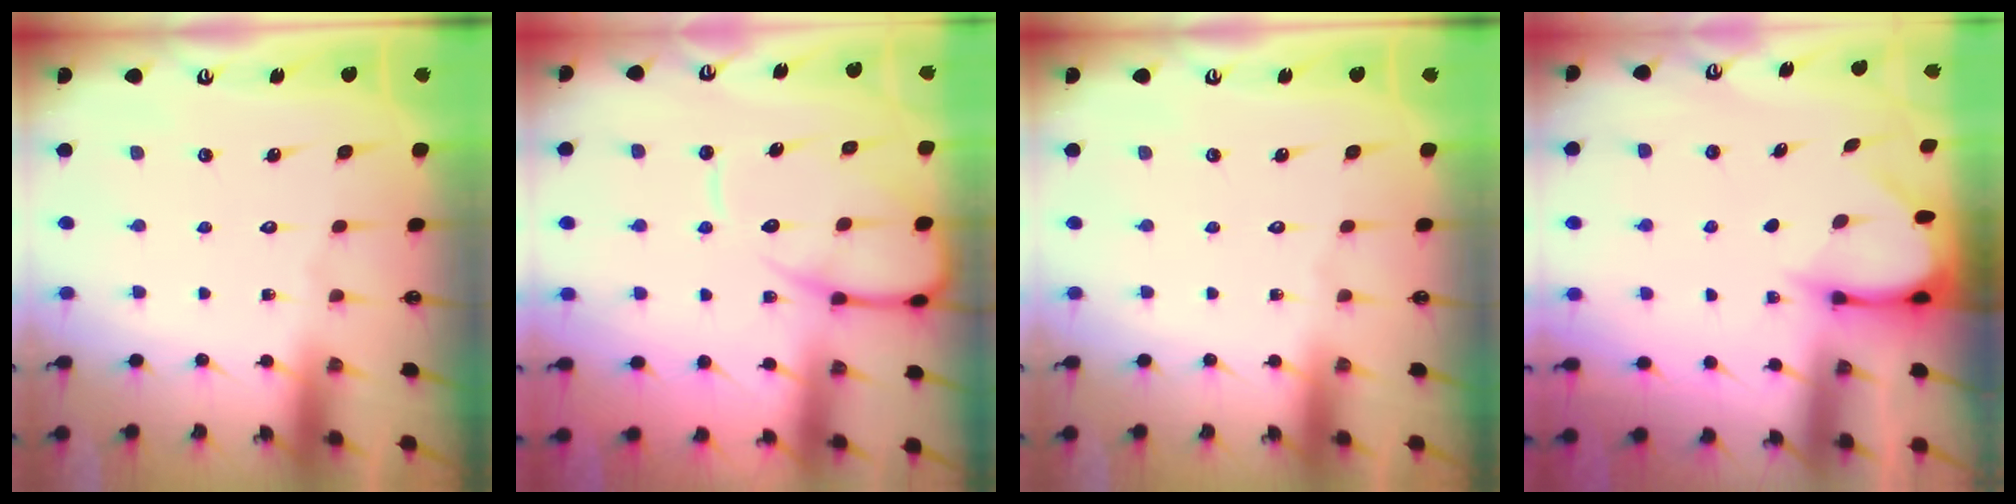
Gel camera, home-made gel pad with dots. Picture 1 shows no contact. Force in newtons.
{"total": 9.6, "press": 9.6, "slide": 1.0}
{"total": 0.0}
{"total": 3.3, "press": 3.3, "slide": 0.3}